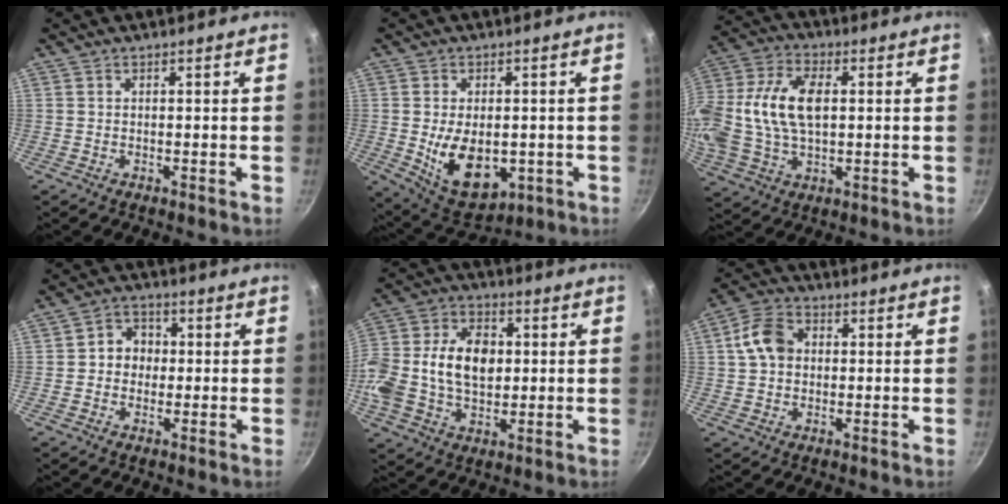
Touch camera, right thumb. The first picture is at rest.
{"total": 12.6, "force": [-1.7, 7.9, 9.7], "torque": [-0.131, -0.012, -0.005]}
{"total": 18.6, "force": [2.0, 11.3, 14.6], "torque": [-0.308, 0.023, 0.029]}
{"total": 5.4, "force": [0.0, 4.8, 2.5], "torque": [-0.005, 0.011, -0.009]}
{"total": 18.7, "force": [0.8, 13.1, 13.3], "torque": [-0.251, 0.030, 0.005]}
{"total": 7.8, "force": [0.9, 5.9, 4.9], "torque": [-0.078, 0.019, 0.005]}